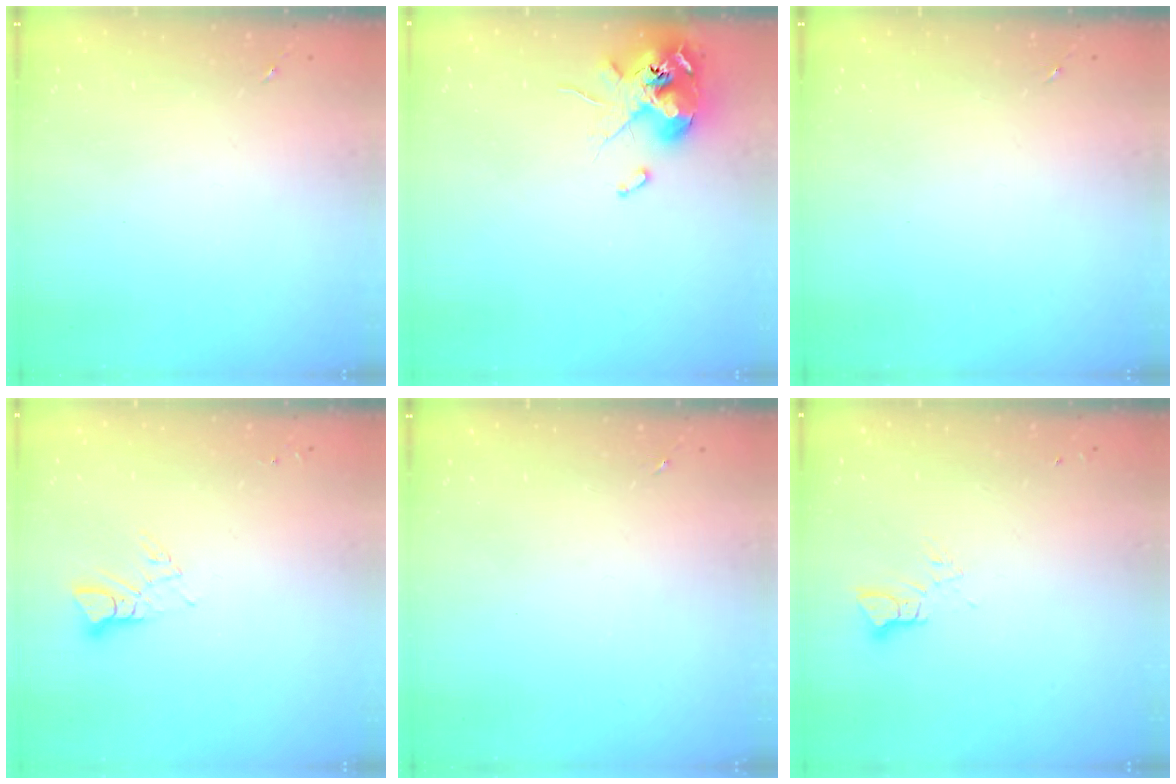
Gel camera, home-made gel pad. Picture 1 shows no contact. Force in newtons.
{"total": 12.1, "press": 11.9, "slide": 2.2}
{"total": 0.0}
{"total": 3.8, "press": 3.8, "slide": 0.2}
{"total": 0.0}
{"total": 3.4, "press": 3.4, "slide": 0.2}